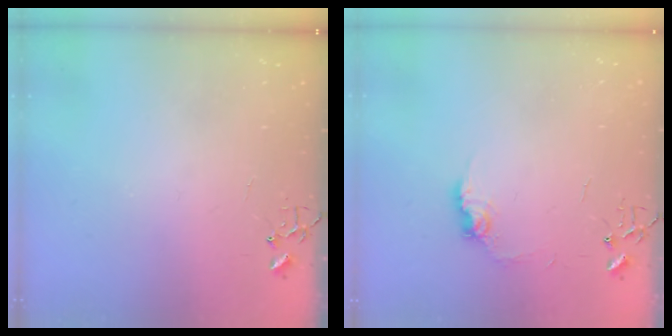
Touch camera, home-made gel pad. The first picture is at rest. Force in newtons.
{"total": 8.6, "press": 8.6, "slide": 0.4}